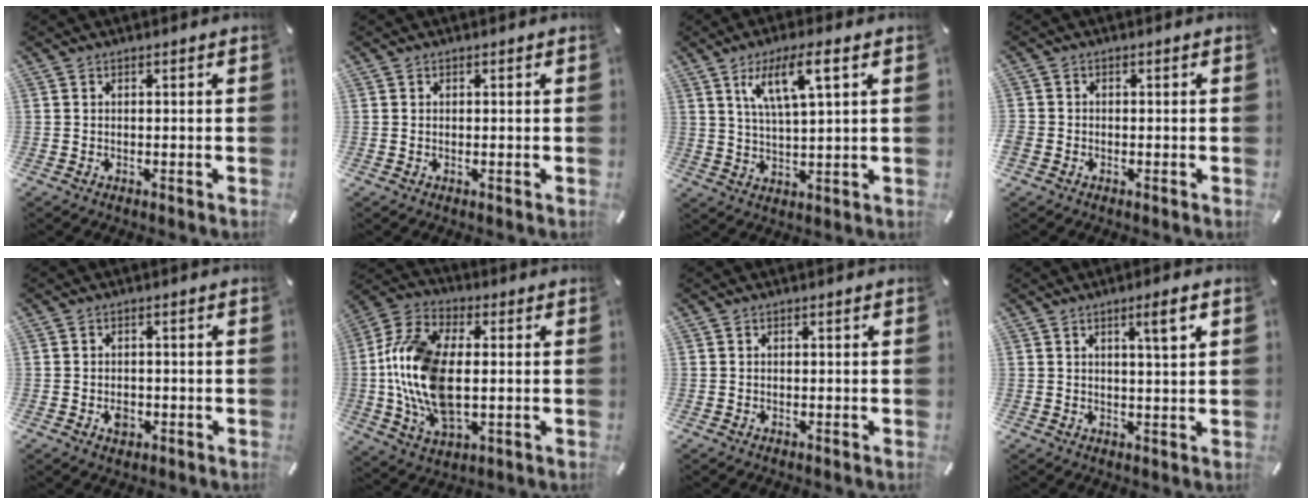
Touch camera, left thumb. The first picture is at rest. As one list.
[{"total": 0.0}, {"total": 9.7, "force": [4.7, 2.3, 8.2], "torque": [-0.161, 0.002, 0.080]}, {"total": 1.3, "force": [-0.7, 1.1, 0.3], "torque": [-0.003, 0.005, -0.016]}, {"total": 2.9, "force": [-0.9, 2.1, 1.8], "torque": [-0.031, 0.004, -0.016]}, {"total": 17.1, "force": [-0.4, 10.0, 13.9], "torque": [-0.319, -0.008, -0.009]}, {"total": 0.0}, {"total": 5.2, "force": [2.5, 0.4, 4.5], "torque": [-0.078, -0.007, 0.035]}]